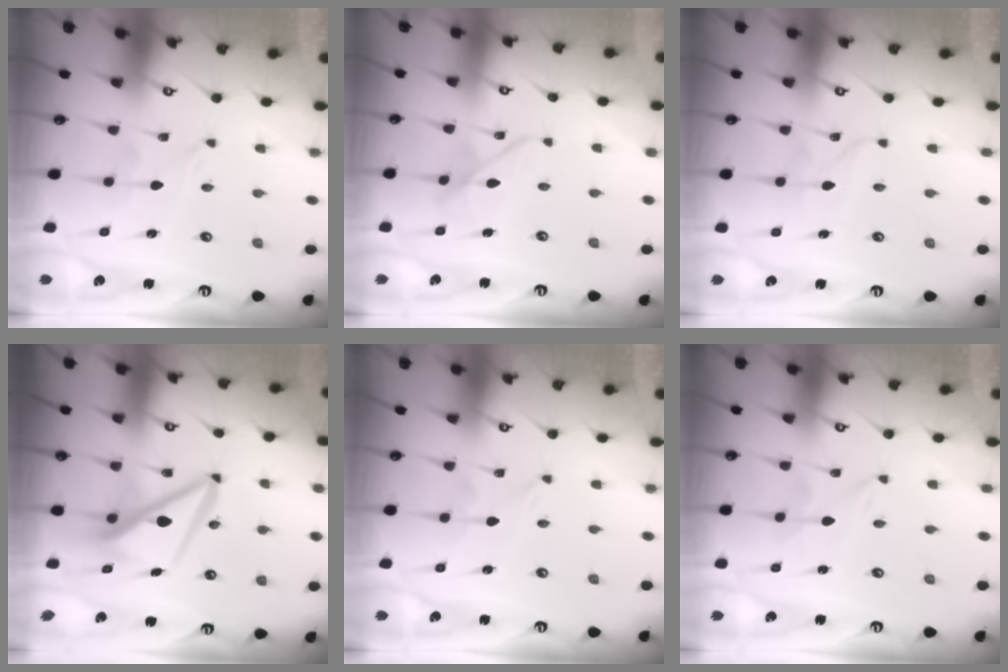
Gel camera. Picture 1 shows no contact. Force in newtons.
{"total": 8.6, "press": 8.6, "slide": 0.7}
{"total": 1.6, "press": 1.5, "slide": 0.2}
{"total": 10.2, "press": 10.0, "slide": 1.6}
{"total": 0.0}
{"total": 0.0}